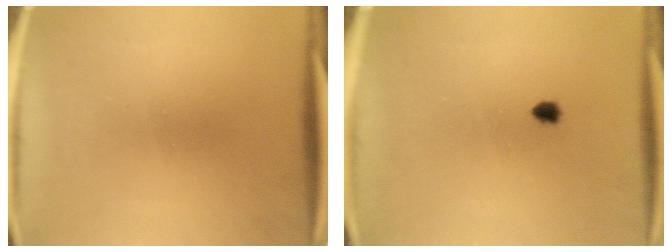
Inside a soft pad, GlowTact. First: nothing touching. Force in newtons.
{"total": 1.1}